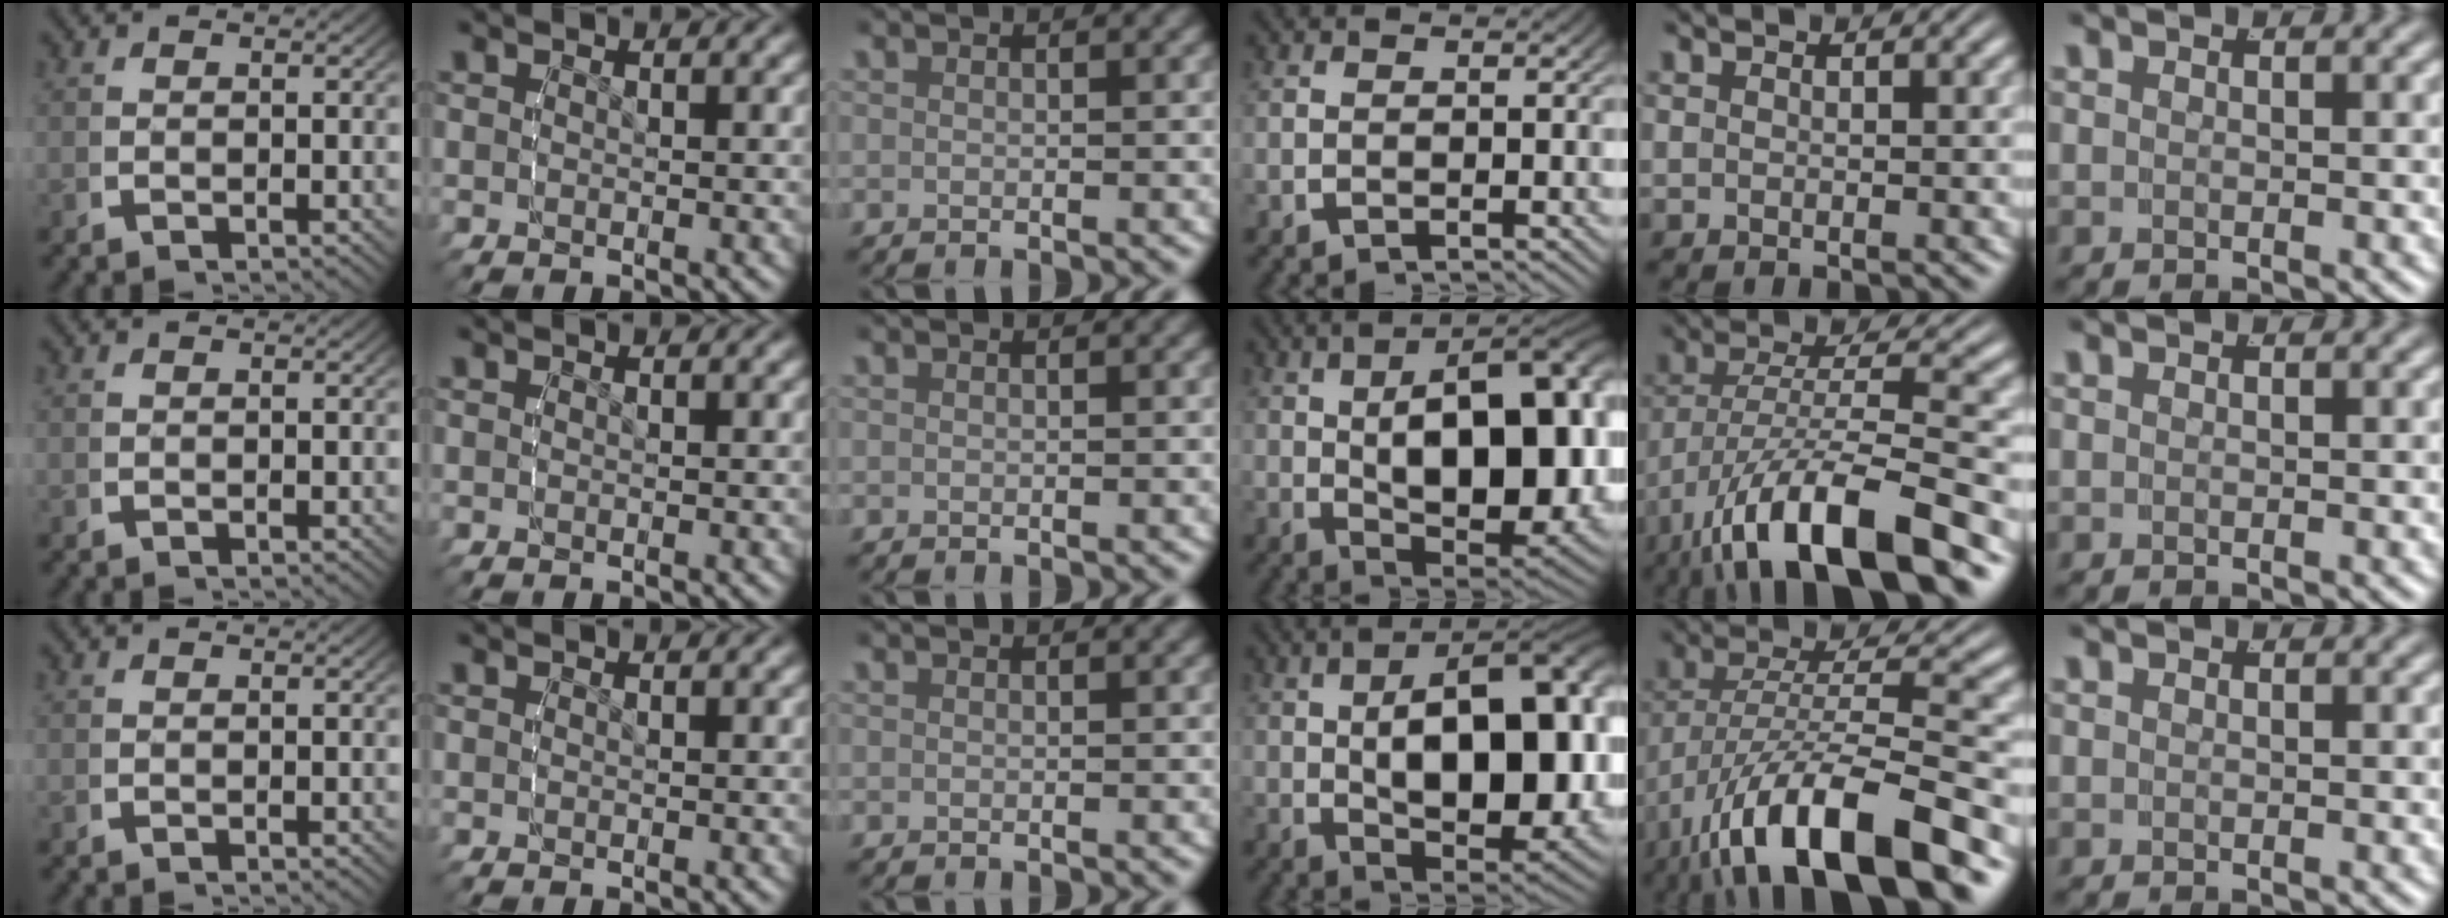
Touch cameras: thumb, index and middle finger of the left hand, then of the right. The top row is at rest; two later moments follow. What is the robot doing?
{"motion": "lift_and_place", "object": "legos"}